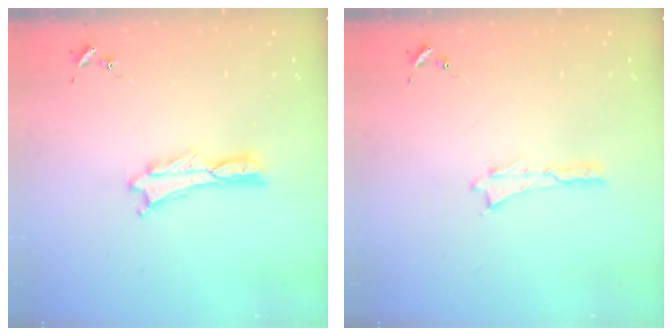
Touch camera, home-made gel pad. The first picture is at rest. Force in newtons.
{"total": 0.0}